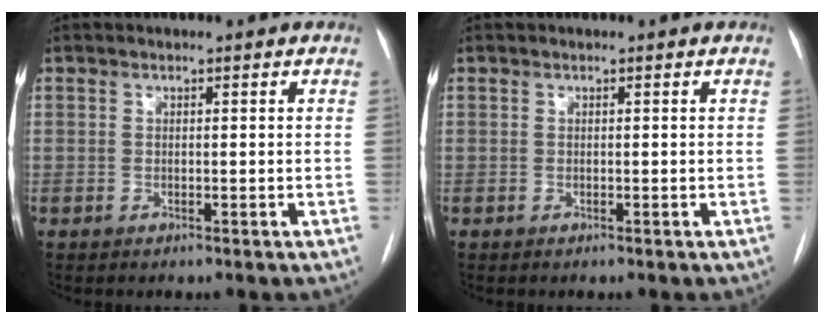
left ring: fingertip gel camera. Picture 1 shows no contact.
{"total": 0.0}